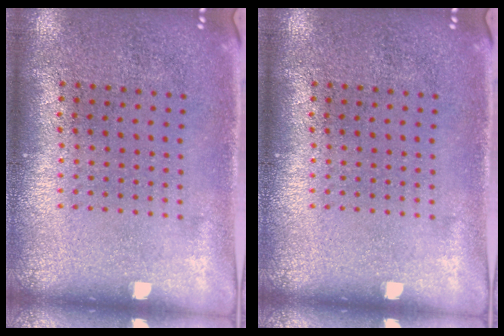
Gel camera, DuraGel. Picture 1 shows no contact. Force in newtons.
{"total": 0.0}